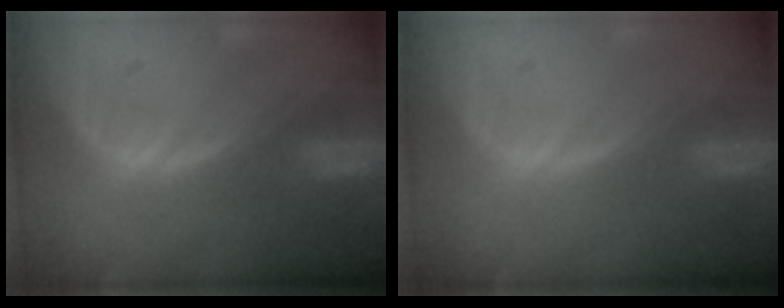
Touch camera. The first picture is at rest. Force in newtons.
{"total": 0.0}